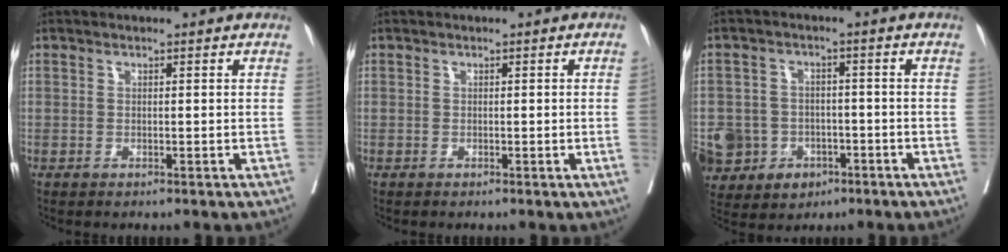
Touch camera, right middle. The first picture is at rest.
{"total": 2.1, "force": [-0.2, -0.6, 2.0], "torque": [-0.033, 0.000, 0.001]}
{"total": 11.4, "force": [-4.2, 9.9, 3.5], "torque": [-0.097, 0.015, -0.054]}